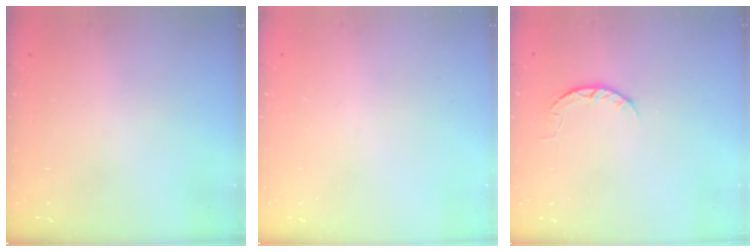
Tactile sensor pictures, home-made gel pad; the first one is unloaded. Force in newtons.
{"total": 0.0}
{"total": 4.5, "press": 4.5, "slide": 0.7}